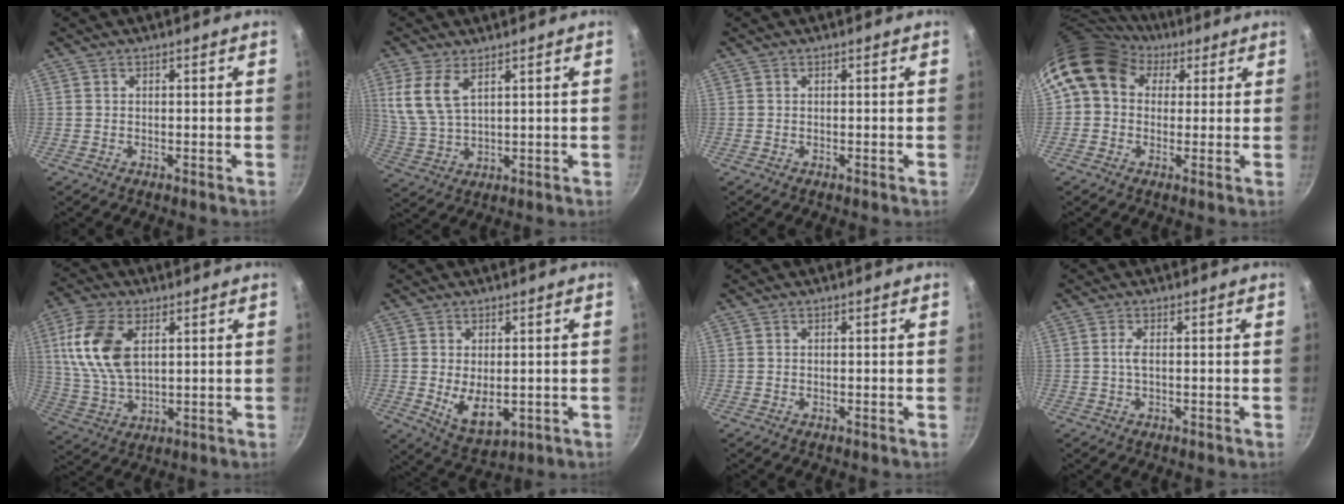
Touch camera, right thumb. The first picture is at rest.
{"total": 8.2, "force": [3.8, 4.0, 6.1], "torque": [-0.124, -0.019, 0.084]}
{"total": 0.0}
{"total": 12.2, "force": [4.6, 9.5, 6.1], "torque": [-0.087, 0.012, 0.062]}
{"total": 13.5, "force": [3.8, 7.5, 10.5], "torque": [-0.205, -0.008, 0.079]}
{"total": 7.8, "force": [-0.6, 4.5, 6.3], "torque": [-0.093, -0.019, 0.010]}
{"total": 0.0}
{"total": 1.5, "force": [0.0, 0.3, 1.5], "torque": [-0.037, 0.002, -0.001]}